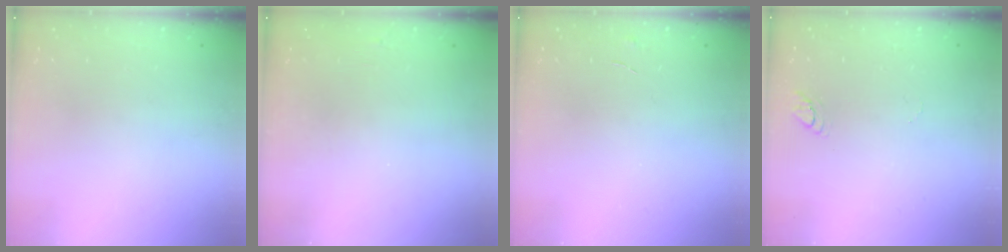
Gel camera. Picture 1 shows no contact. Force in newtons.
{"total": 2.5, "press": 2.5, "slide": 0.2}
{"total": 3.6, "press": 3.6, "slide": 0.3}
{"total": 3.2, "press": 3.2, "slide": 0.3}